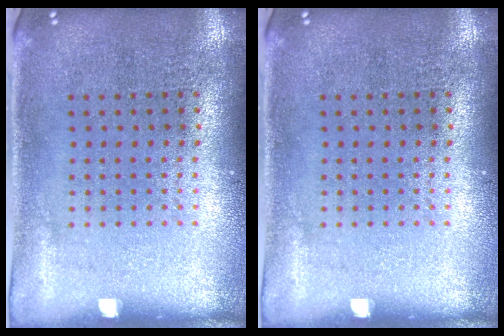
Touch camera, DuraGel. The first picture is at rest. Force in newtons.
{"total": 0.0}